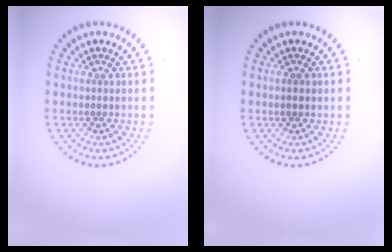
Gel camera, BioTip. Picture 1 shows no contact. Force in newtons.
{"total": 1.0, "press": 1.0, "slide": 0.0}